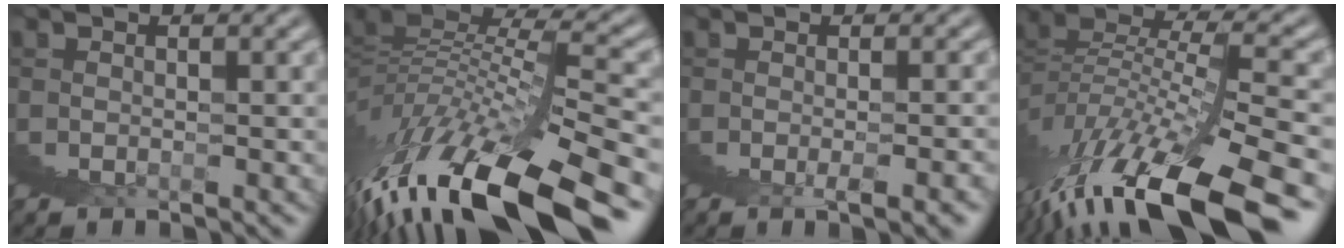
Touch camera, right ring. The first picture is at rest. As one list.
[{"total": 10.0, "force": [0.4, 3.6, 9.3], "torque": [-0.148, 0.009, 0.002]}, {"total": 1.4, "force": [0.4, -1.3, 0.2], "torque": [0.003, 0.011, 0.007]}, {"total": 7.7, "force": [0.9, 1.7, 7.4], "torque": [-0.123, 0.006, 0.017]}]